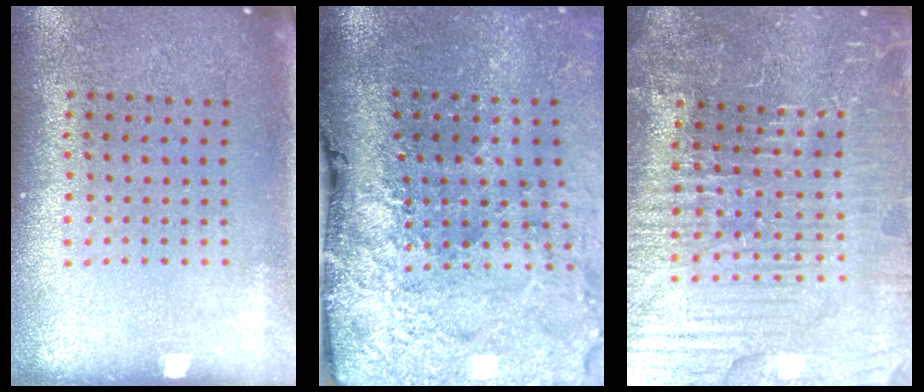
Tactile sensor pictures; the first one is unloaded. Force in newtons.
{"total": 4.9, "press": 3.9, "slide": 3.1}
{"total": 5.8, "press": 5.4, "slide": 2.3}